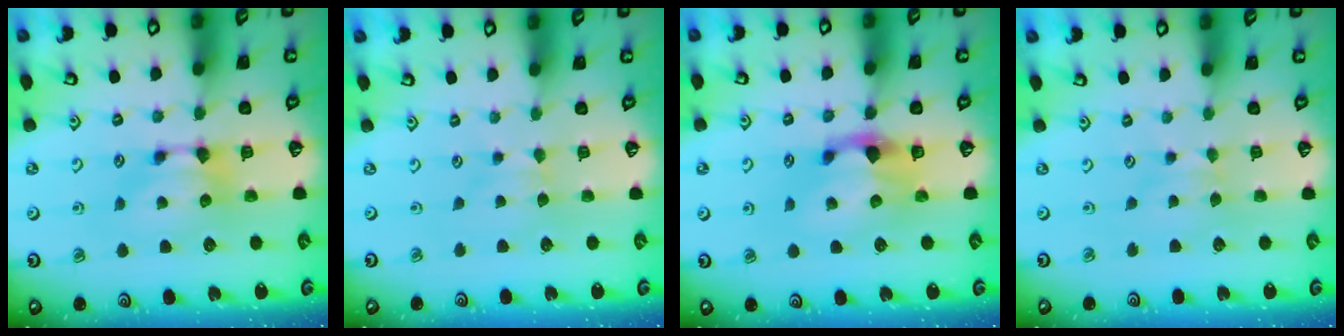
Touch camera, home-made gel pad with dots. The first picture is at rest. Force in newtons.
{"total": 2.4, "press": 2.3, "slide": 0.4}
{"total": 2.2, "press": 1.8, "slide": 1.3}
{"total": 2.5, "press": 2.4, "slide": 0.5}